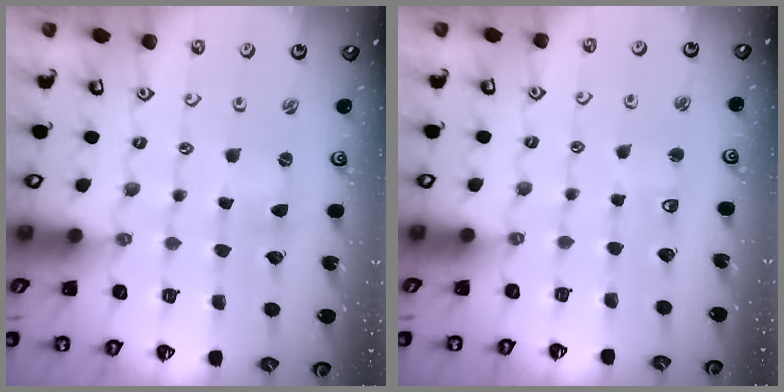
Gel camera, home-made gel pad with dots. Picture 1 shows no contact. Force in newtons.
{"total": 4.2, "press": 4.1, "slide": 0.7}